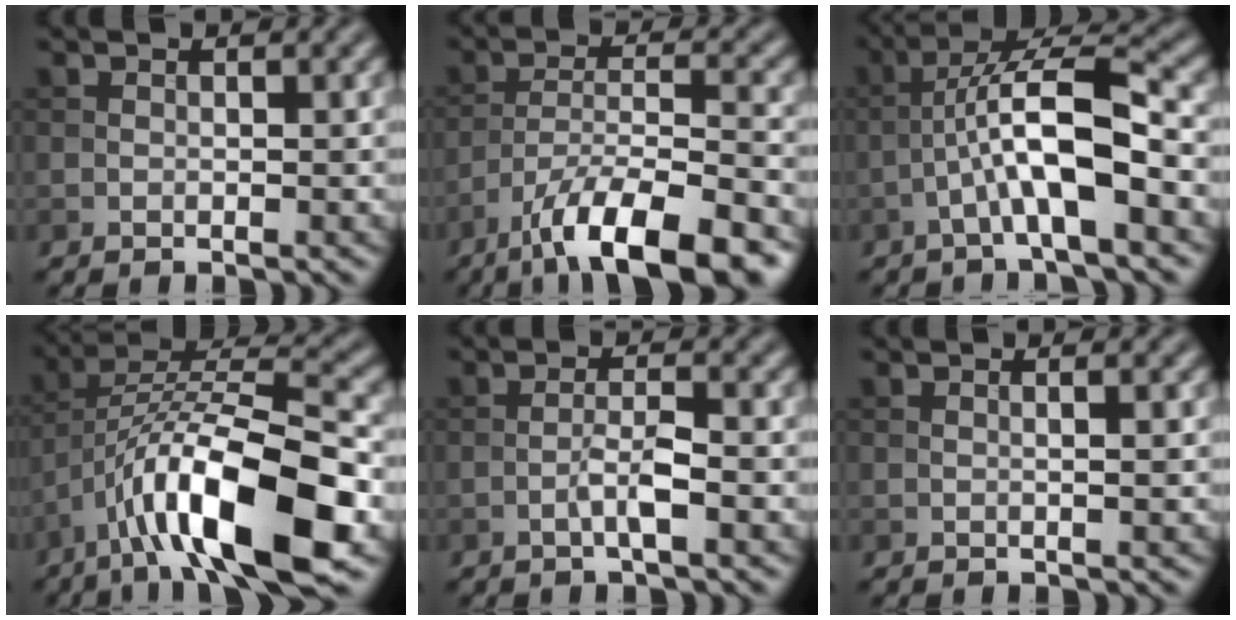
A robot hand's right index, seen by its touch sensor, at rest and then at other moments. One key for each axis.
{"total": 11.2, "fx": -7.8, "fy": 2.9, "fz": 7.5, "tx": -0.122, "ty": 0.006, "tz": -0.134}
{"total": 7.0, "fx": -2.1, "fy": 1.3, "fz": 6.6, "tx": -0.118, "ty": 0.024, "tz": -0.040}
{"total": 13.2, "fx": -6.1, "fy": 4.0, "fz": 11.0, "tx": -0.192, "ty": 0.009, "tz": -0.104}
{"total": 2.3, "fx": -1.0, "fy": 0.3, "fz": 2.0, "tx": -0.039, "ty": 0.009, "tz": -0.021}
{"total": 1.2, "fx": 0.1, "fy": 0.3, "fz": 1.1, "tx": -0.012, "ty": 0.005, "tz": -0.003}